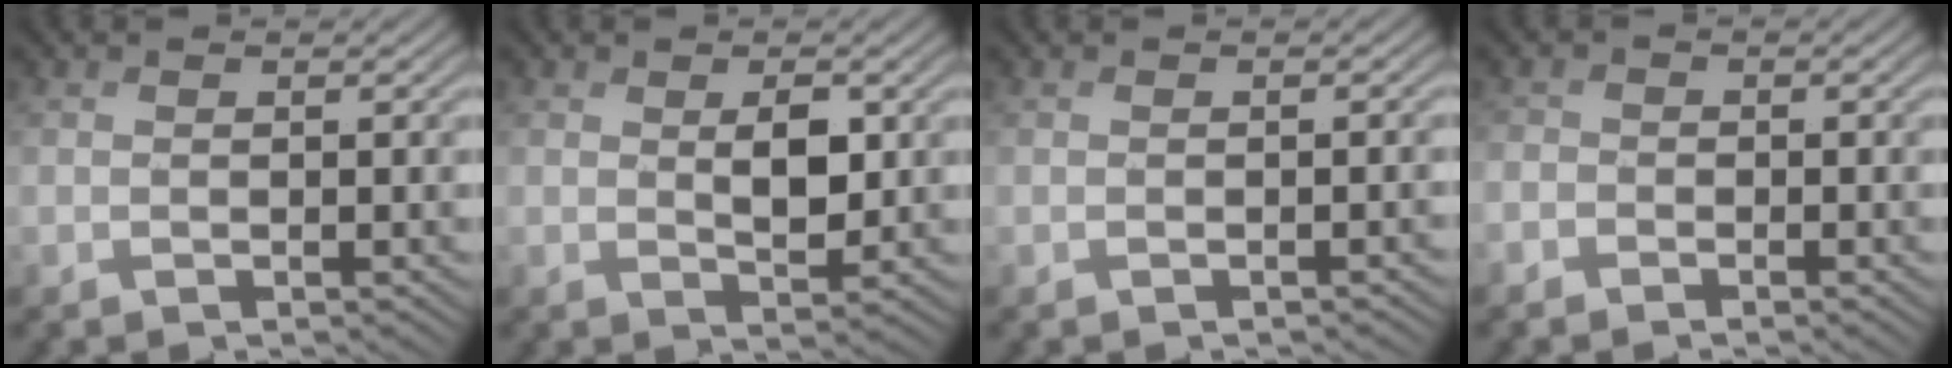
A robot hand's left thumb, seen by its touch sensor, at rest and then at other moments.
{"total": 3.2, "force": [0.8, 1.4, 2.7], "torque": [-0.058, -0.007, 0.019]}
{"total": 0.7, "force": [-0.4, 0.1, 0.5], "torque": [-0.004, 0.001, -0.006]}
{"total": 1.8, "force": [-1.2, 1.2, 0.3], "torque": [-0.005, -0.001, -0.033]}